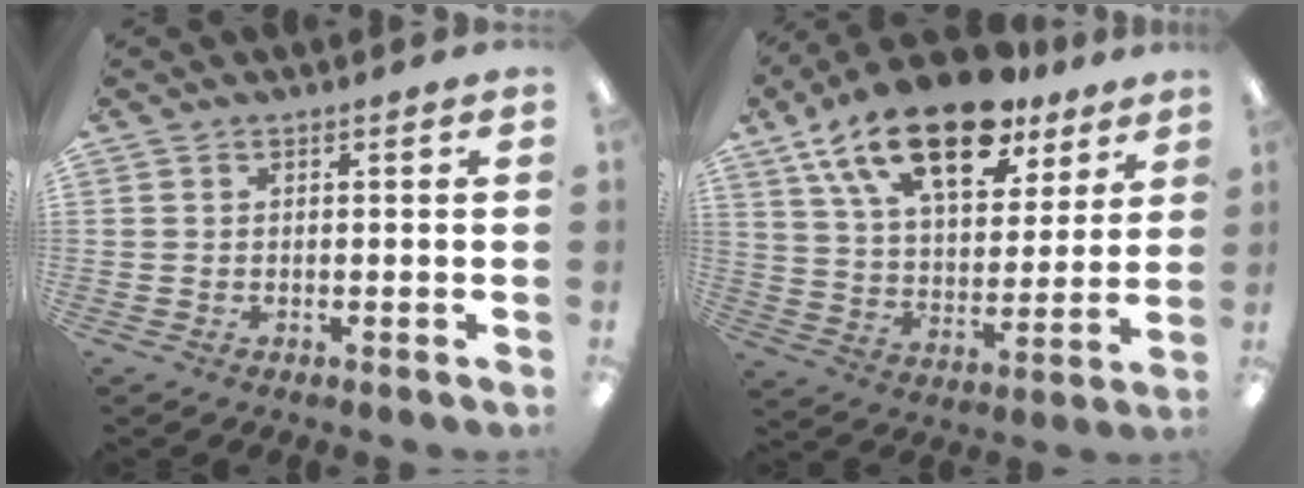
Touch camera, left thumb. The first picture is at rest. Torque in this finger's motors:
{"motor_torque": [0.52, 0.64, 1.78, -1.03, 0.35]}